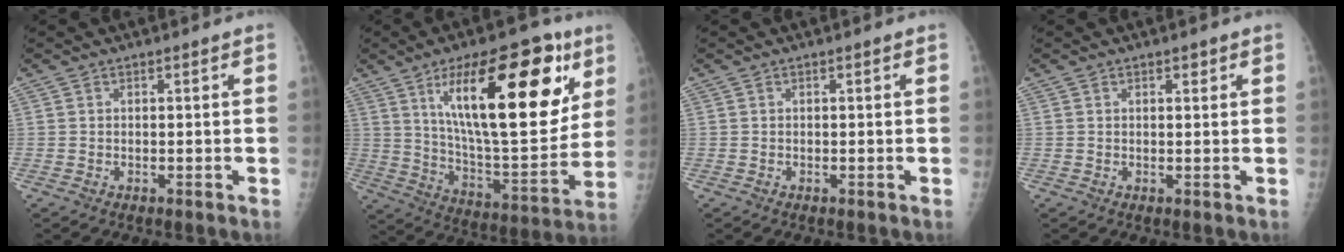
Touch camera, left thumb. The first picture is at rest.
{"total": 28.1, "force": [11.5, 10.5, 23.4], "torque": [-0.322, -0.039, 0.187]}
{"total": 0.0}
{"total": 1.2, "force": [0.7, 0.6, 0.7], "torque": [-0.004, -0.002, 0.009]}